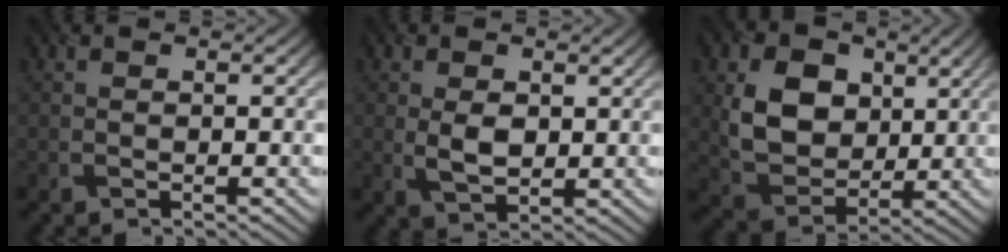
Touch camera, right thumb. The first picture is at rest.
{"total": 3.7, "force": [0.5, 2.3, 2.9], "torque": [-0.065, -0.004, 0.013]}
{"total": 9.4, "force": [2.4, 7.2, 5.6], "torque": [-0.130, -0.006, 0.040]}